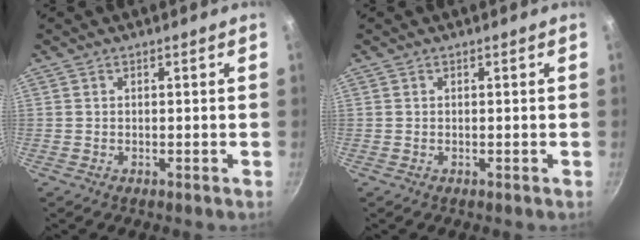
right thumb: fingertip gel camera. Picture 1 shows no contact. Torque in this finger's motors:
{"motor_torque": [-0.01, -0.18, 0.01, 0.40, 0.08]}